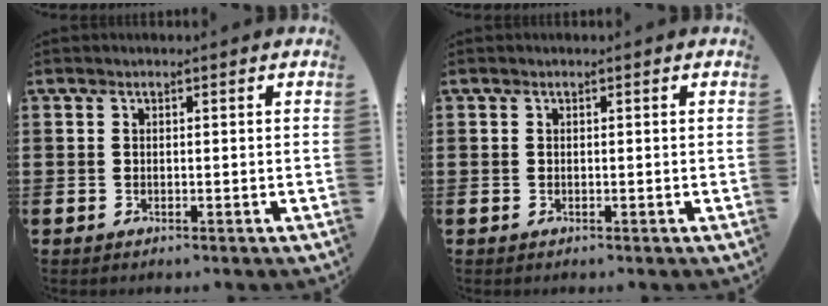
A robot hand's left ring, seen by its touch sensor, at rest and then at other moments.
{"total": 0.0}